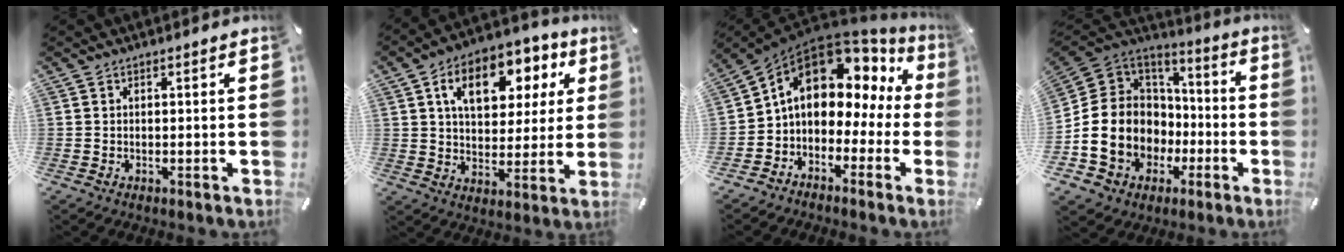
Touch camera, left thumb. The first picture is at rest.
{"total": 14.4, "force": [6.1, 9.3, 9.0], "torque": [-0.140, -0.011, 0.105]}
{"total": 11.5, "force": [4.3, 8.3, 6.6], "torque": [-0.117, -0.025, 0.075]}
{"total": 16.7, "force": [-3.8, 14.6, 7.2], "torque": [-0.169, -0.004, -0.055]}